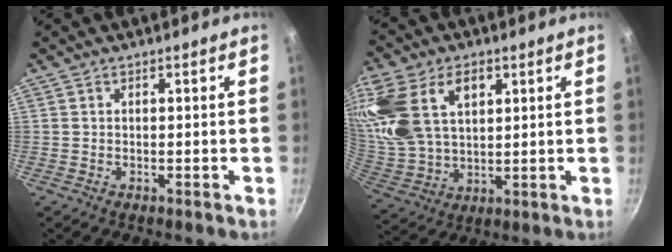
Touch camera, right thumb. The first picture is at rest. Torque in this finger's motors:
{"motor_torque": [0.56, 4.45, 0.38, 0.29, 0.26]}